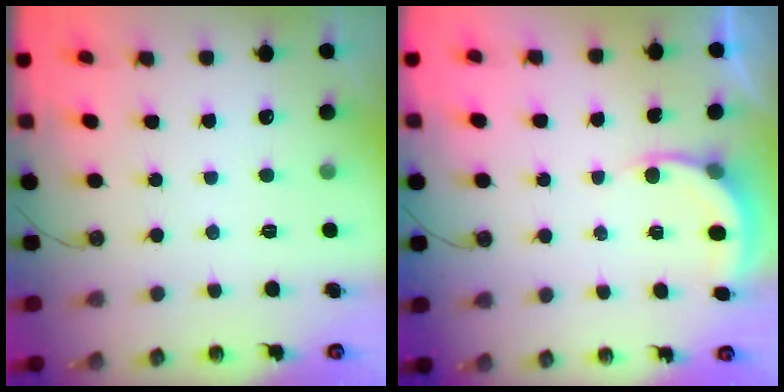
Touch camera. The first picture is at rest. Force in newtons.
{"total": 4.2, "press": 4.1, "slide": 0.3}